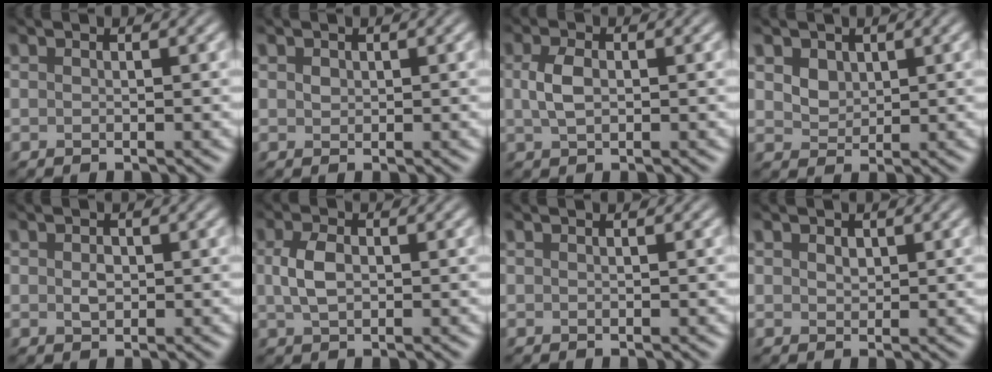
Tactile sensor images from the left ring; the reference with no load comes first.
{"total": 0.7, "force": [0.3, 0.6, 0.3], "torque": [-0.008, -0.001, 0.007]}
{"total": 2.4, "force": [0.1, 1.3, 2.0], "torque": [-0.048, 0.002, 0.002]}
{"total": 2.3, "force": [1.2, 1.6, 1.1], "torque": [-0.026, 0.000, 0.024]}
{"total": 1.0, "force": [0.0, 0.7, 0.7], "torque": [-0.014, -0.001, 0.000]}
{"total": 2.7, "force": [0.1, 1.7, 2.2], "torque": [-0.051, 0.002, 0.003]}
{"total": 0.0}
{"total": 1.1, "force": [0.7, 0.8, 0.4], "torque": [-0.008, -0.002, 0.011]}